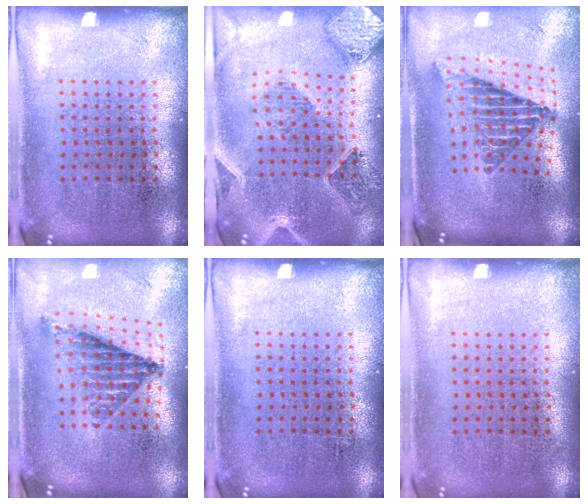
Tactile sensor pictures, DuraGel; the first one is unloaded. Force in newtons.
{"total": 1.6, "press": 1.6, "slide": 0.4}
{"total": 2.4, "press": 1.7, "slide": 1.8}
{"total": 1.0, "press": 0.9, "slide": 0.4}
{"total": 0.0}
{"total": 0.0}